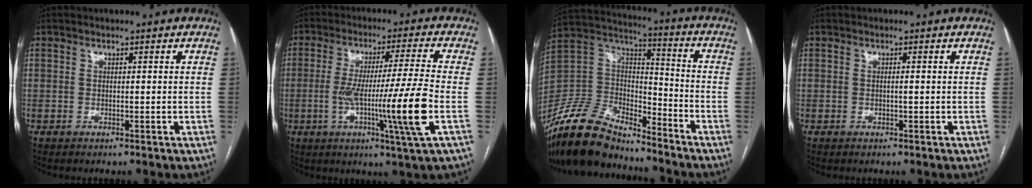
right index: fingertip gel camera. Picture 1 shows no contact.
{"total": 14.0, "force": [-3.1, -2.1, 13.5], "torque": [-0.244, -0.017, -0.056]}
{"total": 17.4, "force": [-14.8, 6.0, 6.8], "torque": [-0.138, 0.029, -0.279]}
{"total": 0.6, "force": [-0.1, 0.0, 0.6], "torque": [-0.009, 0.001, -0.001]}